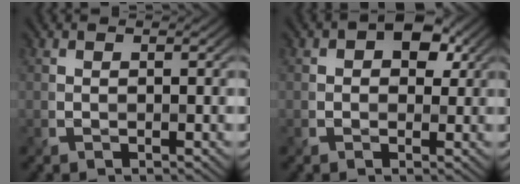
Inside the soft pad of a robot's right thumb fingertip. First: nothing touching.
{"total": 4.2, "force": [1.1, 3.1, 2.5], "torque": [-0.031, -0.001, 0.009]}